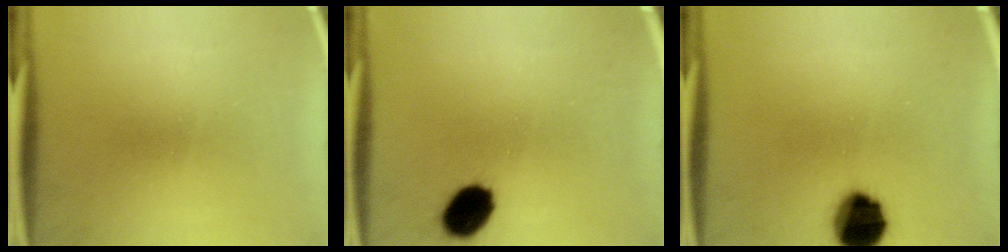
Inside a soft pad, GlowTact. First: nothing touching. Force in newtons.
{"total": 9.2}
{"total": 12.1}